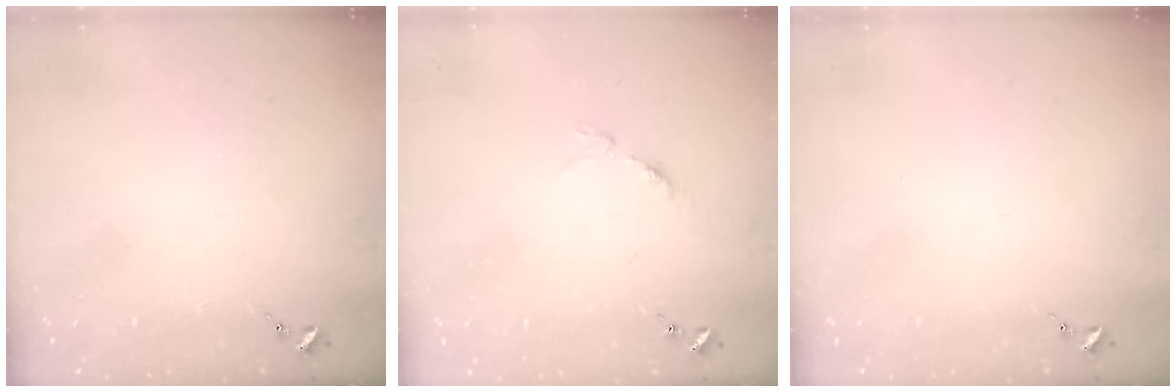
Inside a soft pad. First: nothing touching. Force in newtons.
{"total": 3.2, "press": 3.2, "slide": 0.4}
{"total": 0.0}